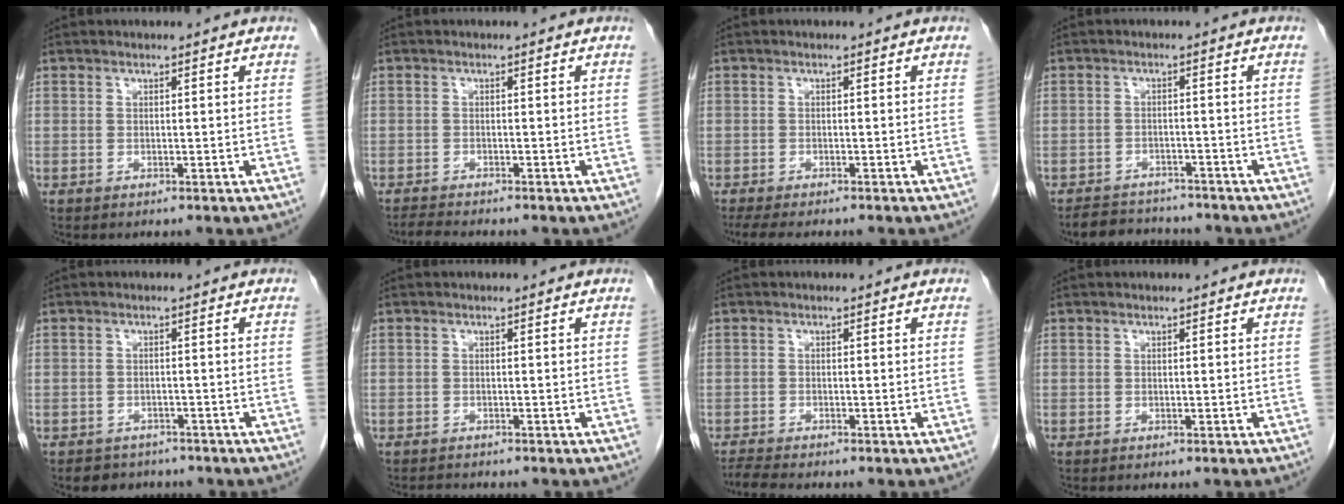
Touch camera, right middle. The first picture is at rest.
{"total": 2.4, "force": [-2.3, -0.1, 0.7], "torque": [-0.017, -0.011, -0.040]}
{"total": 5.8, "force": [-4.8, 1.0, 3.1], "torque": [-0.042, -0.012, -0.073]}
{"total": 6.0, "force": [-5.6, 2.0, 0.8], "torque": [-0.007, -0.001, -0.085]}
{"total": 4.1, "force": [-3.3, 2.3, 0.3], "torque": [-0.009, 0.006, -0.045]}
{"total": 1.7, "force": [-1.6, 0.4, 0.4], "torque": [-0.010, -0.005, -0.021]}
{"total": 2.8, "force": [-2.6, -0.3, 0.9], "torque": [-0.021, -0.013, -0.049]}
{"total": 0.0}